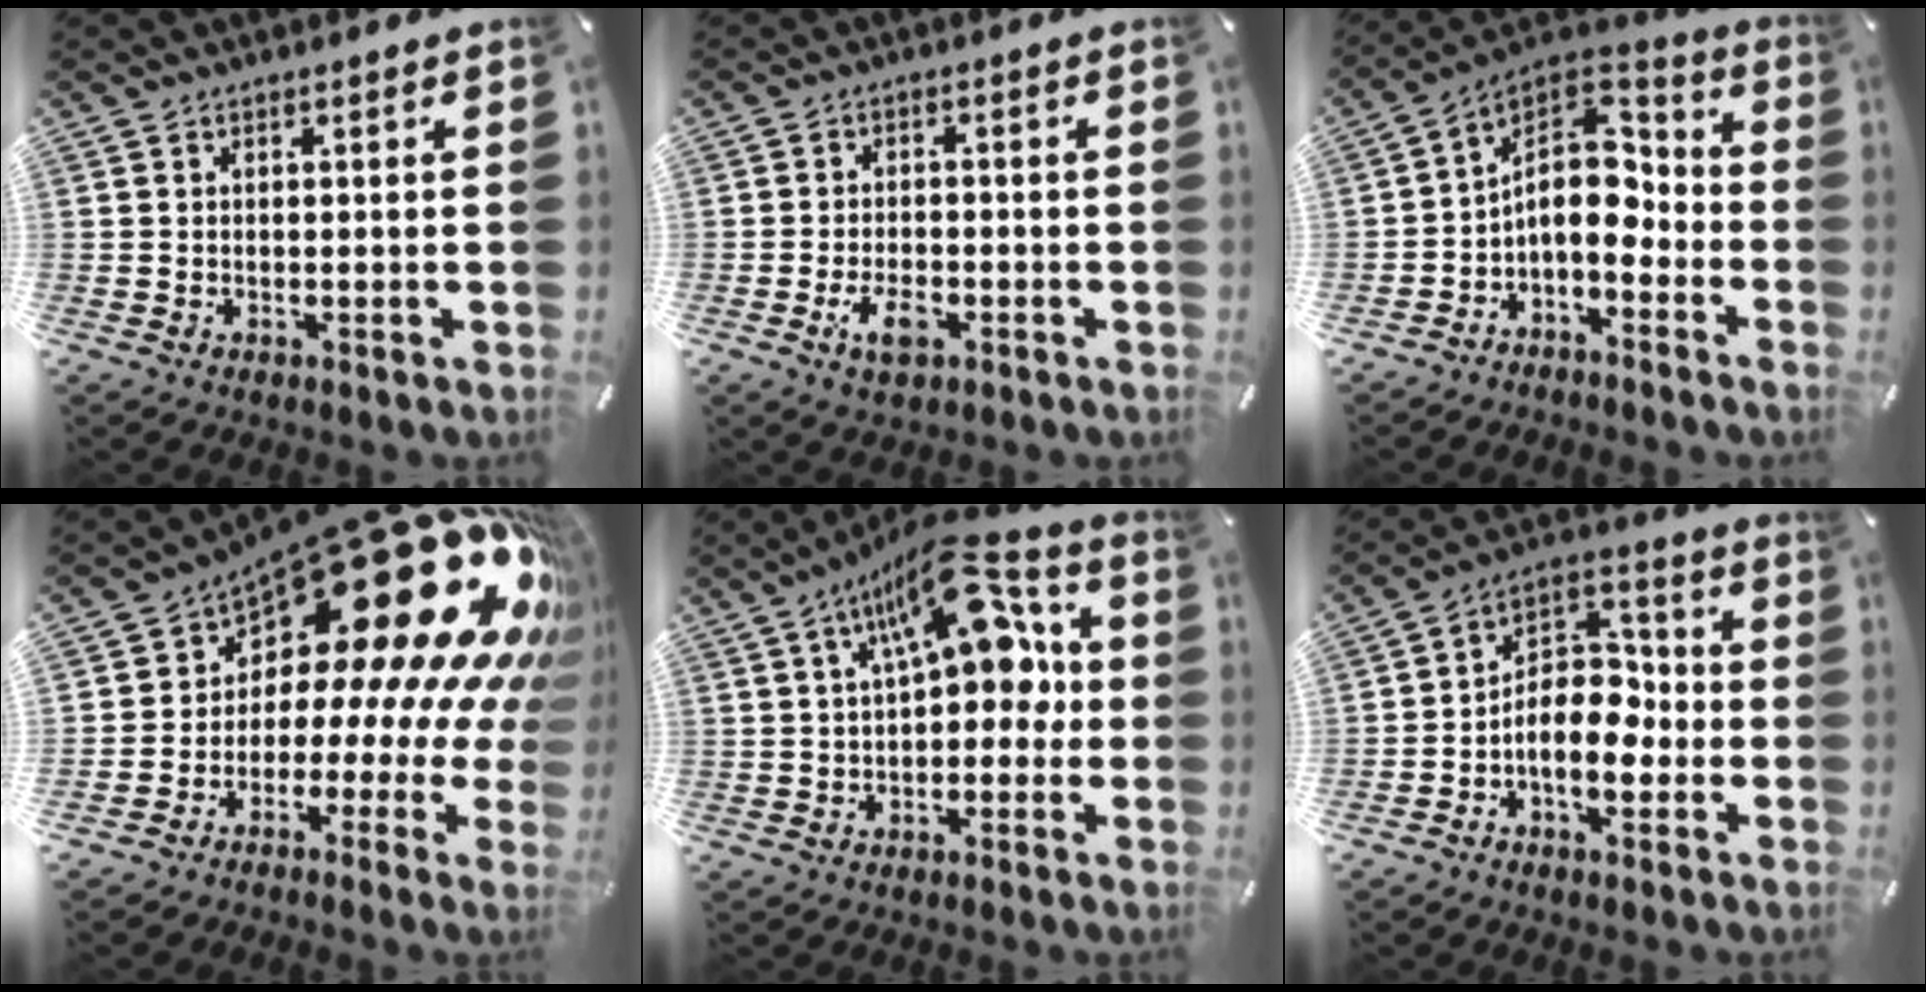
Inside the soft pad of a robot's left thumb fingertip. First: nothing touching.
{"total": 5.6, "force": [-2.5, 2.9, 4.0], "torque": [-0.082, 0.009, -0.045]}
{"total": 11.1, "force": [-1.6, 7.8, 7.8], "torque": [-0.122, -0.007, -0.032]}
{"total": 29.0, "force": [13.1, 13.4, 22.1], "torque": [-0.302, -0.131, 0.254]}
{"total": 16.8, "force": [7.7, 7.5, 12.9], "torque": [-0.188, -0.040, 0.127]}
{"total": 10.8, "force": [-3.9, 6.9, 7.4], "torque": [-0.120, 0.011, -0.071]}